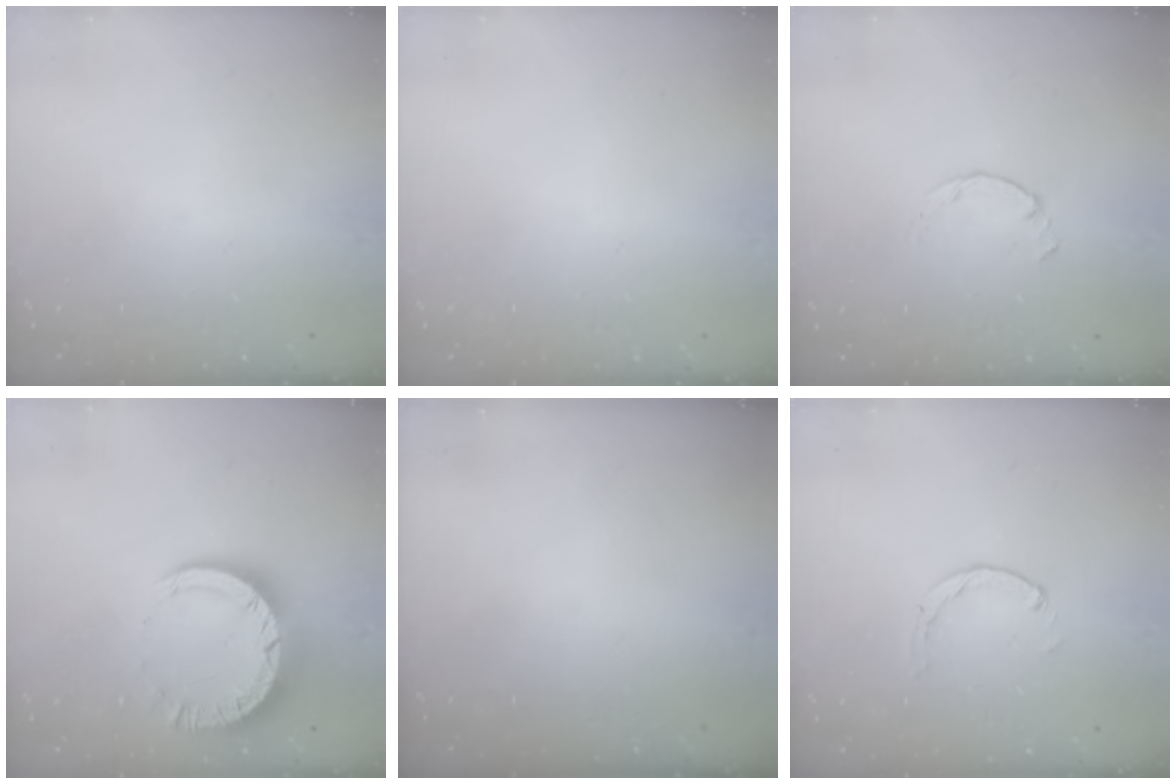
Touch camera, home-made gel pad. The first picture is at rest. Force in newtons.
{"total": 2.6, "press": 2.6, "slide": 0.2}
{"total": 0.0}
{"total": 9.6, "press": 9.5, "slide": 1.1}
{"total": 0.0}
{"total": 1.5, "press": 1.5, "slide": 0.2}